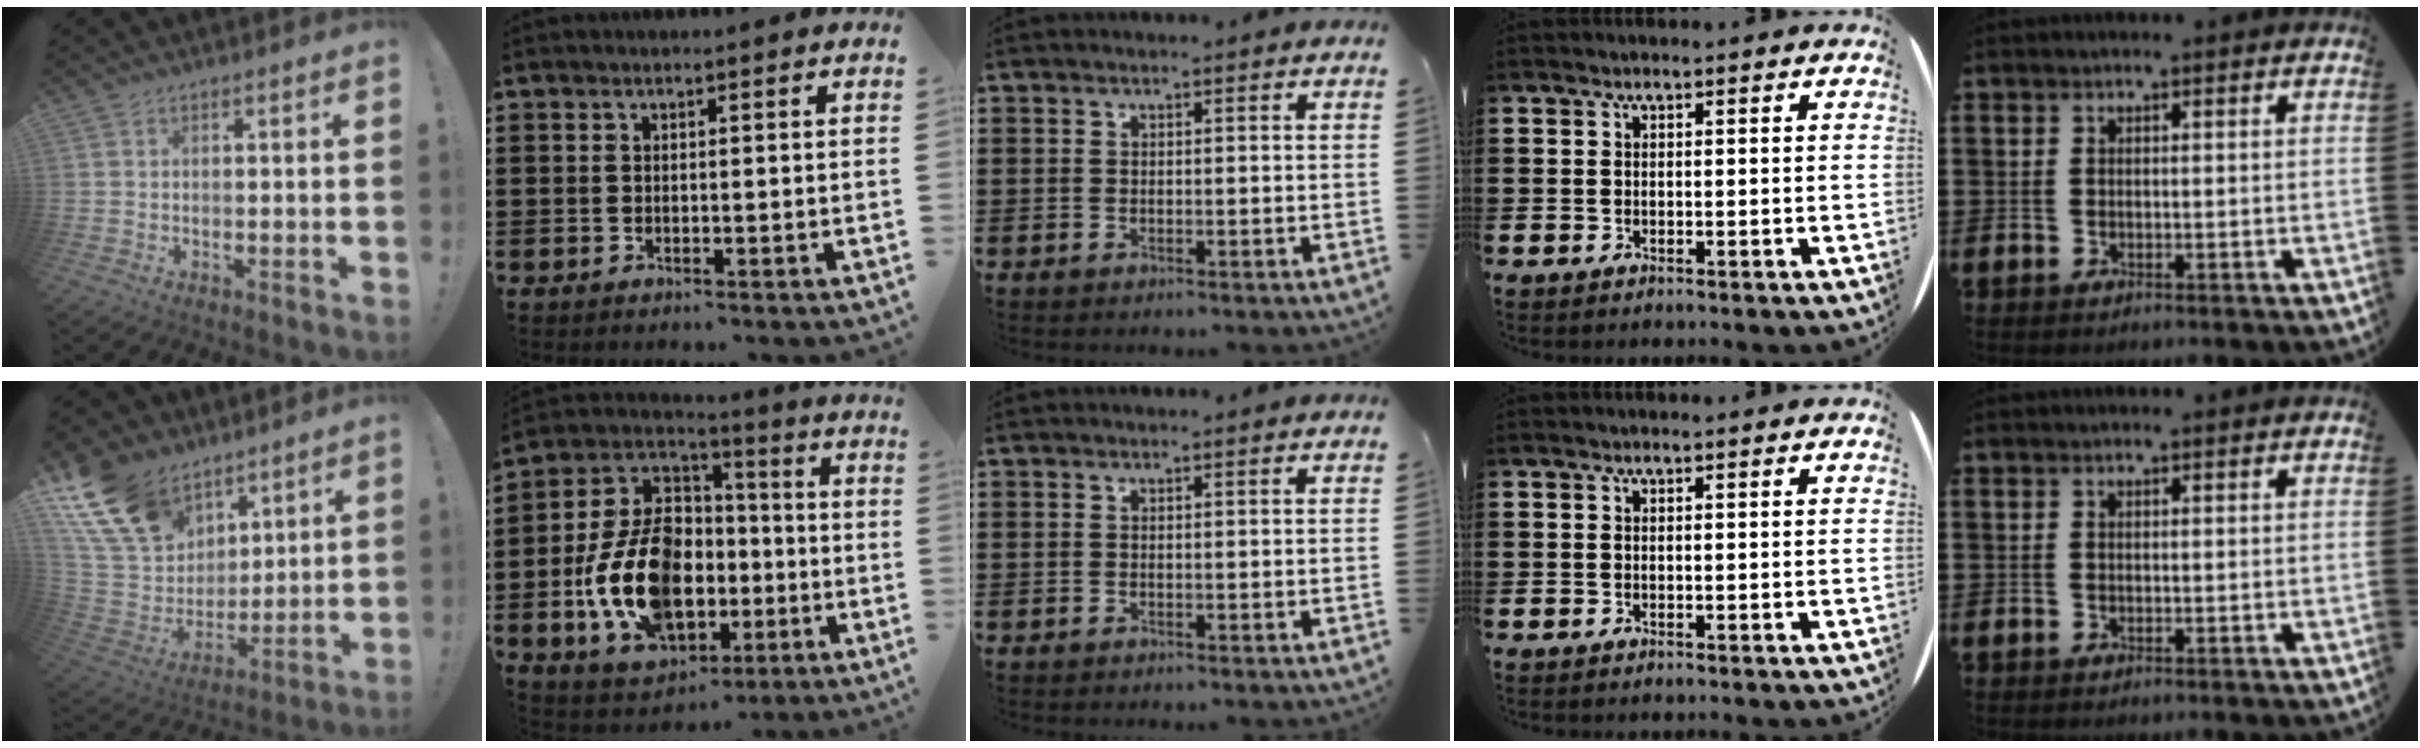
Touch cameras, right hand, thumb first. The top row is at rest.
{"thumb": {"total": 18.7, "force": [11.8, 12.6, 7.2], "torque": [-0.152, -0.068, 0.243]}, "index": {"total": 16.8, "force": [-3.6, 11.2, 12.0], "torque": [-0.290, 0.009, -0.068]}}